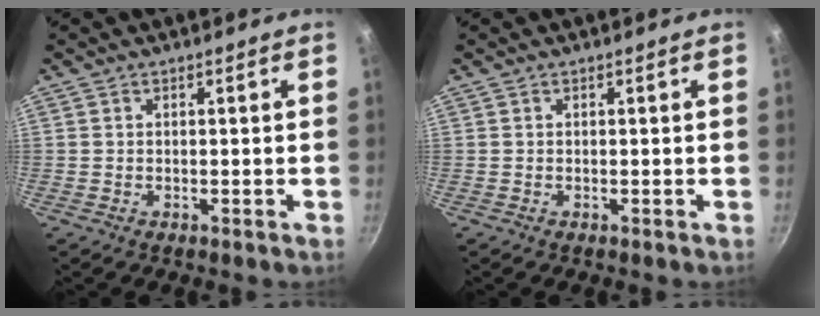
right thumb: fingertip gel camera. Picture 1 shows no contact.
{"total": 0.0}